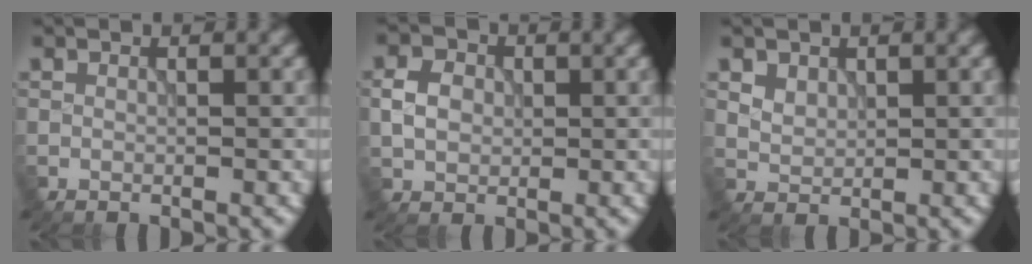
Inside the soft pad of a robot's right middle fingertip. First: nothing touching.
{"total": 2.7, "force": [0.1, 2.3, 1.4], "torque": [-0.029, 0.003, -0.002]}
{"total": 1.6, "force": [1.0, 1.1, 0.5], "torque": [-0.013, -0.006, 0.026]}